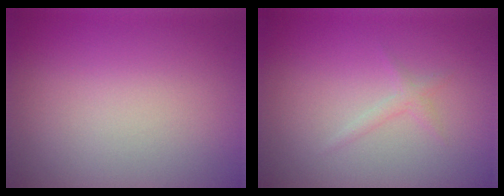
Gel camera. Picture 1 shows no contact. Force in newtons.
{"total": 0.9, "press": 0.9, "slide": 0.1}